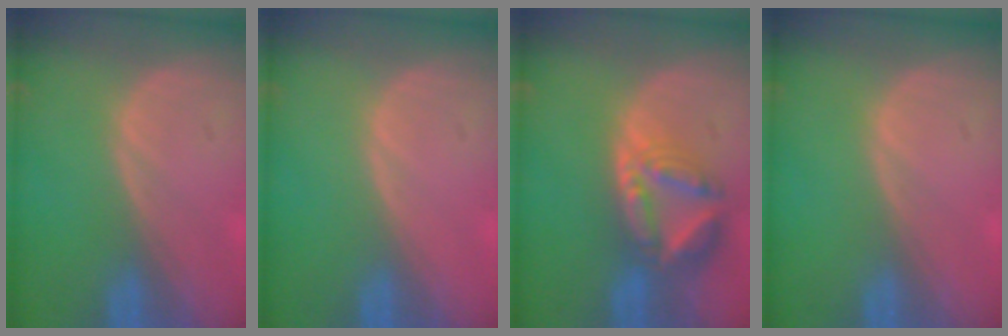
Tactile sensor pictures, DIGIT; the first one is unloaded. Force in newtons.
{"total": 0.0}
{"total": 8.2, "press": 7.1, "slide": 4.2}
{"total": 0.0}